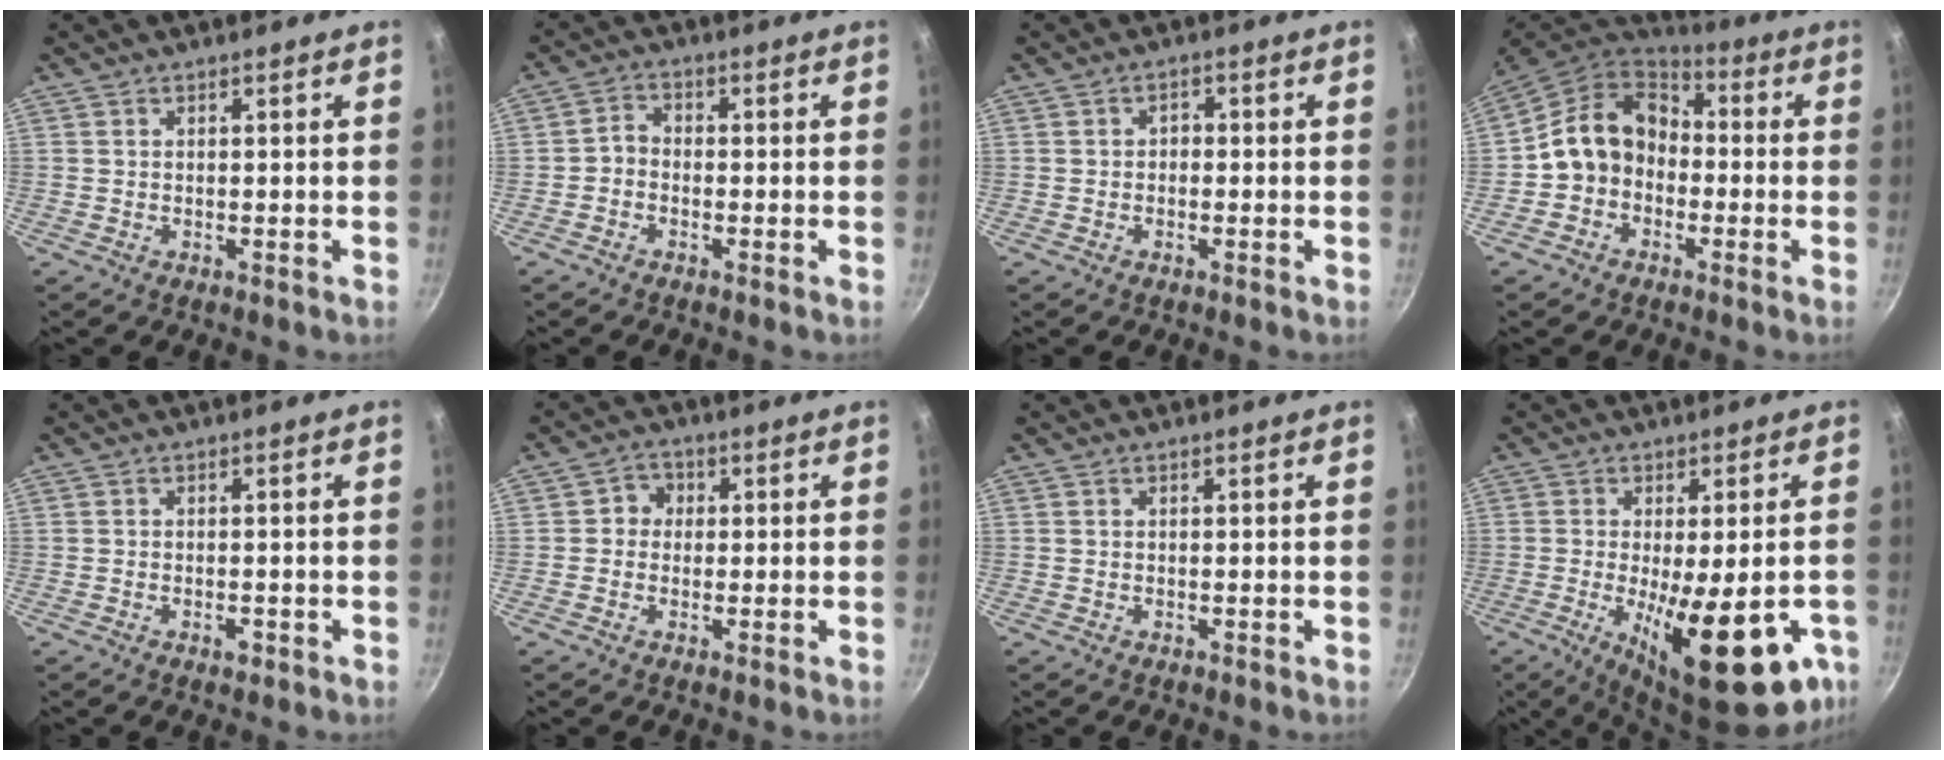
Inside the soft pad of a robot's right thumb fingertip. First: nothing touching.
{"total": 2.6, "force": [-1.2, 1.9, 1.3], "torque": [-0.024, 0.022, -0.030]}
{"total": 1.6, "force": [-0.4, 1.3, 0.8], "torque": [-0.009, 0.008, -0.010]}
{"total": 12.7, "force": [-1.2, 10.4, 7.1], "torque": [-0.093, 0.047, -0.038]}
{"total": 1.5, "force": [-0.7, 0.8, 1.1], "torque": [-0.015, 0.006, -0.011]}
{"total": 3.4, "force": [0.1, 3.2, 1.1], "torque": [0.009, 0.007, -0.007]}
{"total": 0.0}
{"total": 20.6, "force": [-6.5, 6.9, 18.3], "torque": [-0.233, -0.018, -0.077]}